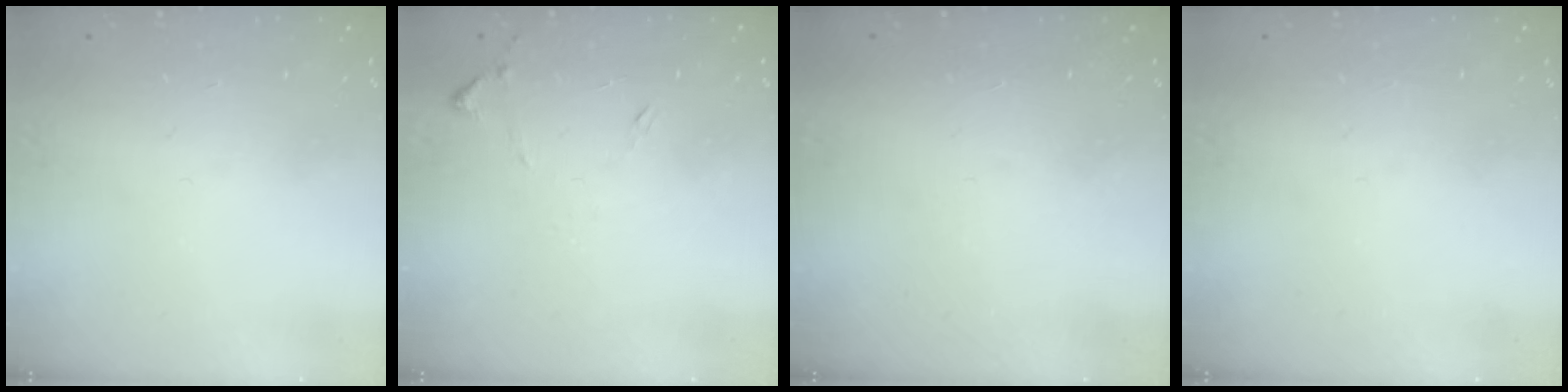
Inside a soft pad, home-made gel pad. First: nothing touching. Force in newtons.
{"total": 8.0, "press": 8.0, "slide": 0.7}
{"total": 1.5, "press": 1.5, "slide": 0.1}
{"total": 0.0}